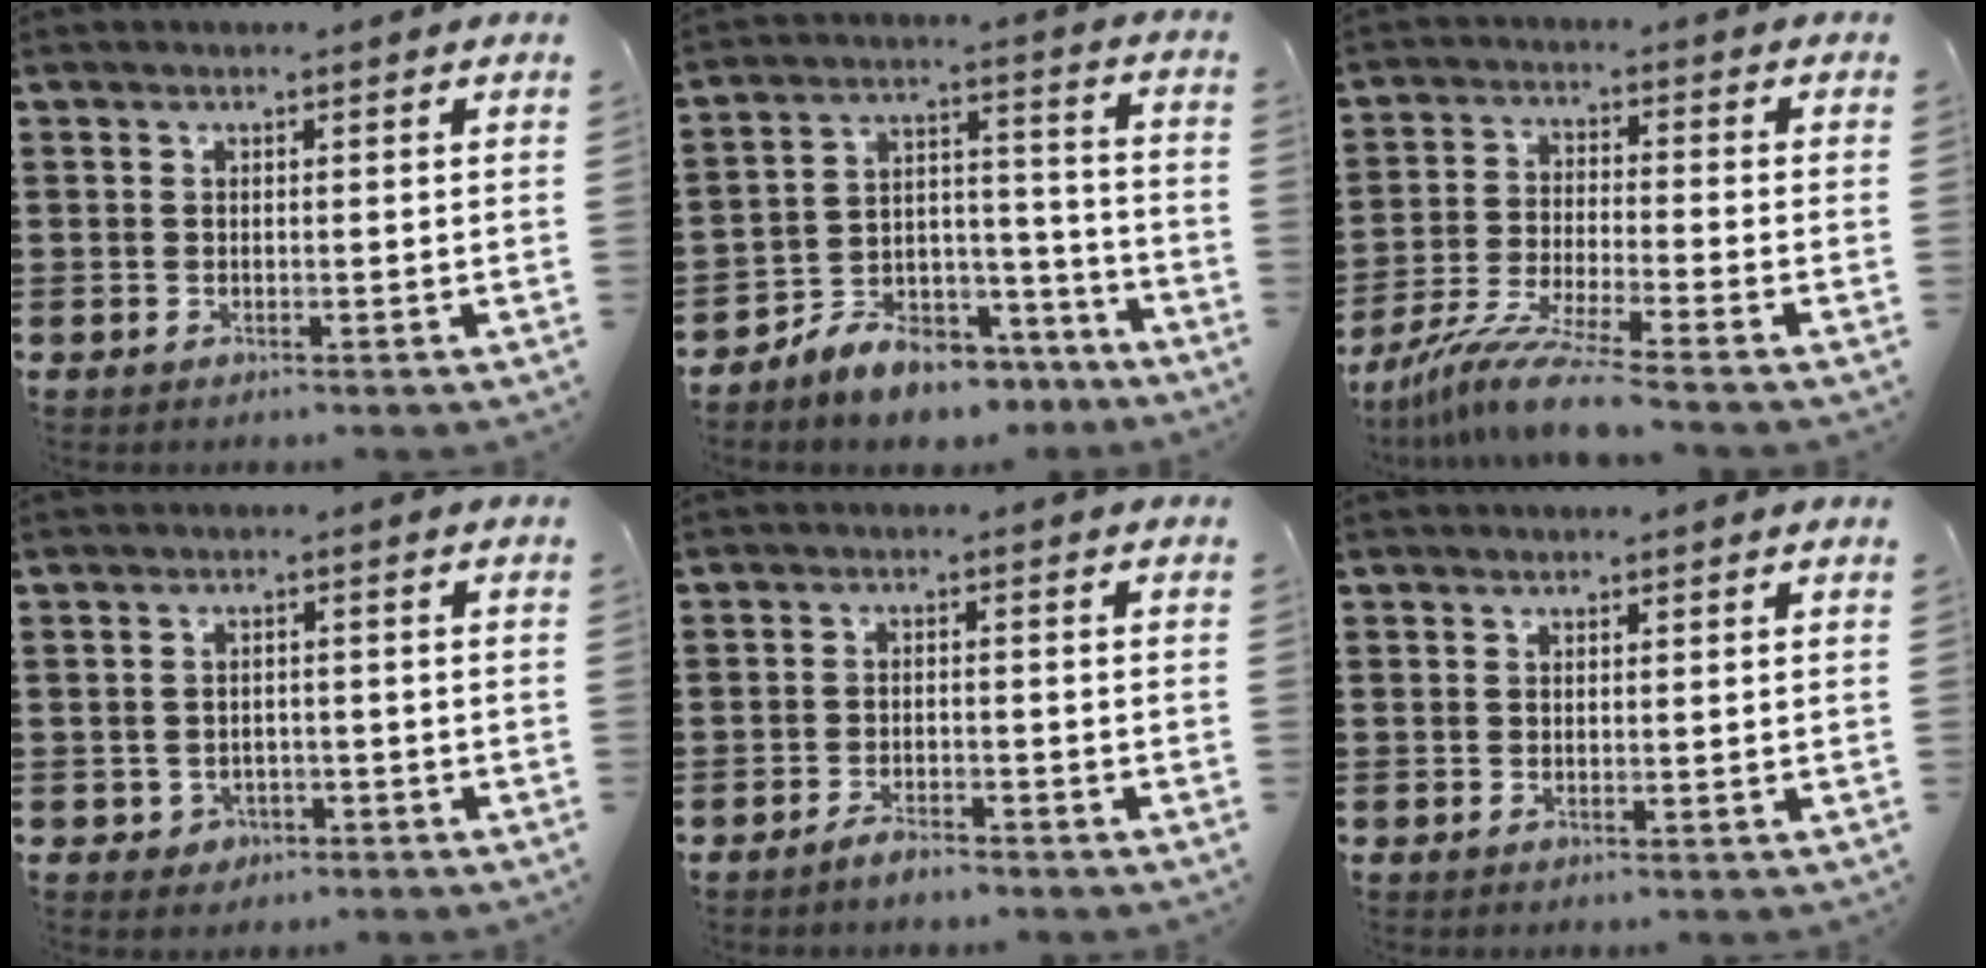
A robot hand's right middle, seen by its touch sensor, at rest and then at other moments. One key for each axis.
{"total": 7.6, "fx": -7.2, "fy": 2.5, "fz": 1.0, "tx": -0.013, "ty": 0.027, "tz": -0.139}
{"total": 8.2, "fx": -7.0, "fy": -0.1, "fz": 4.3, "tx": -0.088, "ty": -0.010, "tz": -0.136}
{"total": 1.8, "fx": -1.3, "fy": 1.3, "fz": 0.3, "tx": -0.013, "ty": 0.001, "tz": -0.030}
{"total": 2.4, "fx": -2.2, "fy": 0.5, "fz": 0.8, "tx": -0.016, "ty": 0.005, "tz": -0.044}
{"total": 0.0}